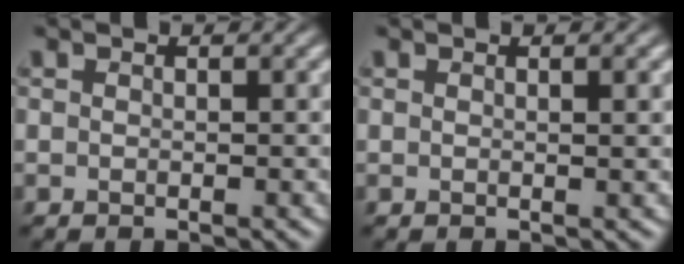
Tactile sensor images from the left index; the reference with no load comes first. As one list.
[{"total": 1.2, "force": [0.4, 0.3, 1.0], "torque": [-0.008, 0.005, 0.004]}]